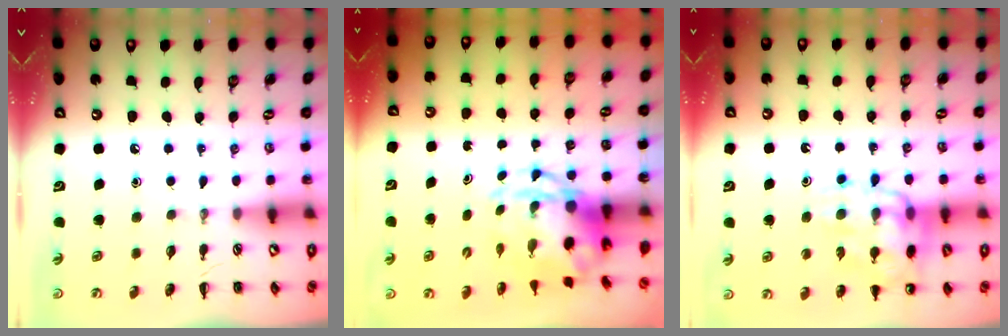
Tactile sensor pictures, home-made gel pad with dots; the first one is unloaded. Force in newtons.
{"total": 6.3, "press": 6.0, "slide": 2.0}
{"total": 15.2, "press": 15.0, "slide": 2.7}